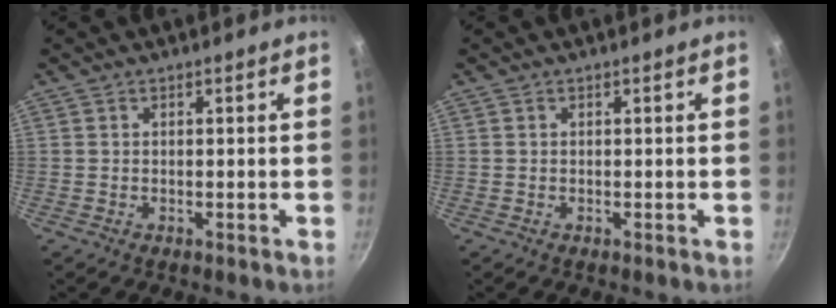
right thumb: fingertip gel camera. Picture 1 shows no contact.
{"total": 0.0}